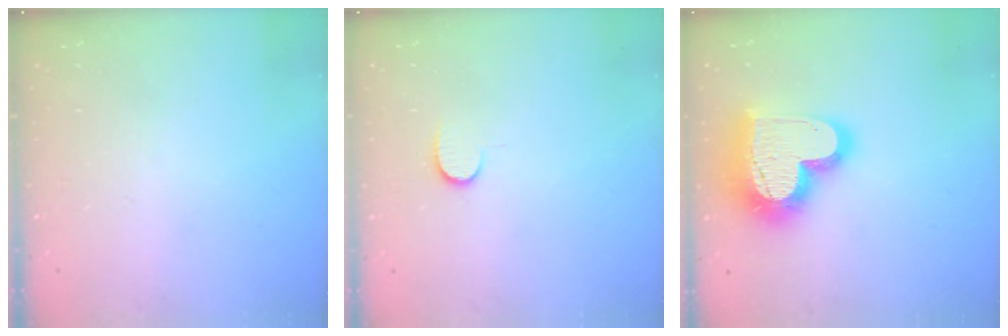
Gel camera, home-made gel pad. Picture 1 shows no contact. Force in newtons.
{"total": 5.8, "press": 5.8, "slide": 0.6}
{"total": 21.1, "press": 21.0, "slide": 1.7}